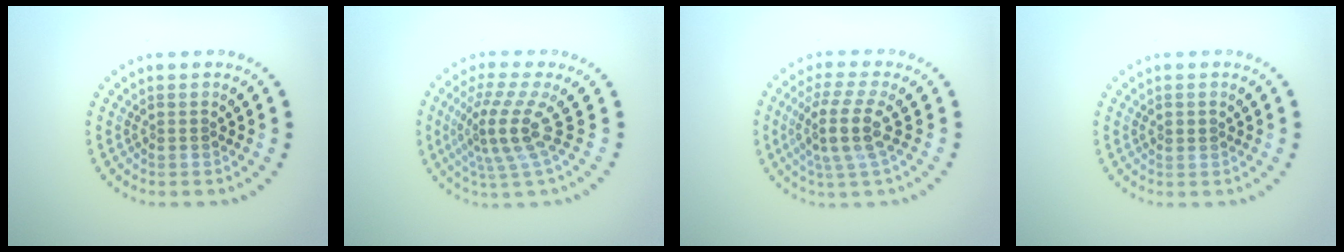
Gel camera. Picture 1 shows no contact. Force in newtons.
{"total": 4.3, "press": 2.9, "slide": 3.2}
{"total": 4.0, "press": 3.2, "slide": 2.5}
{"total": 1.1, "press": 1.1, "slide": 0.1}